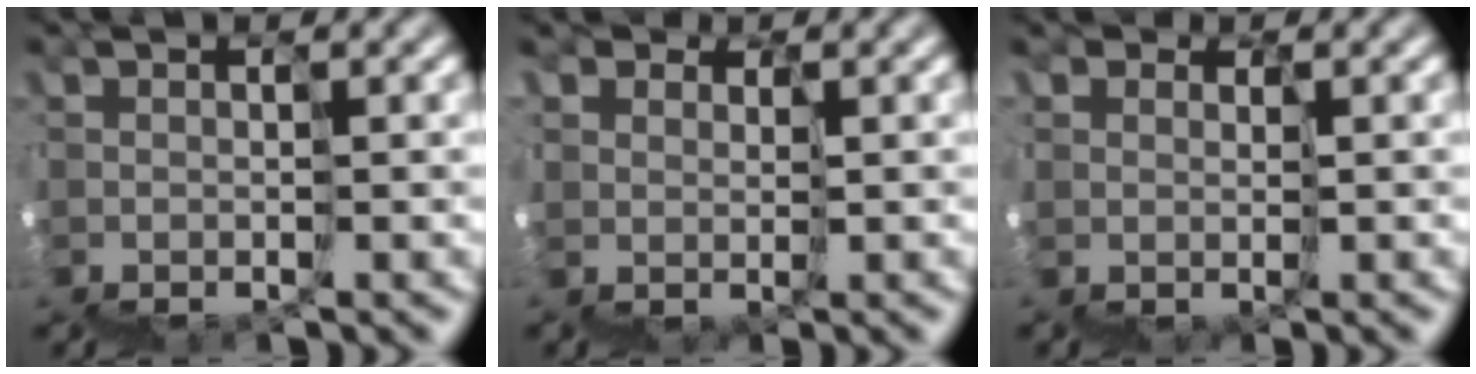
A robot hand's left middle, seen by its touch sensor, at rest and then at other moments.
{"total": 3.7, "force": [2.5, 2.7, -0.1], "torque": [0.000, 0.013, 0.044]}
{"total": 3.0, "force": [1.5, 2.6, 0.3], "torque": [-0.008, 0.002, 0.027]}